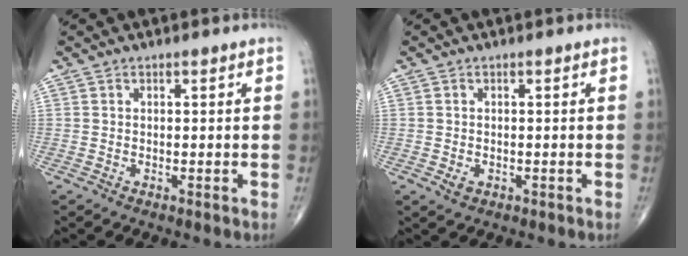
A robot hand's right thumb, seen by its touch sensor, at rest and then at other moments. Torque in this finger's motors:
{"motor_torque": [2.29, 1.33, -0.04, -0.13, -0.02]}